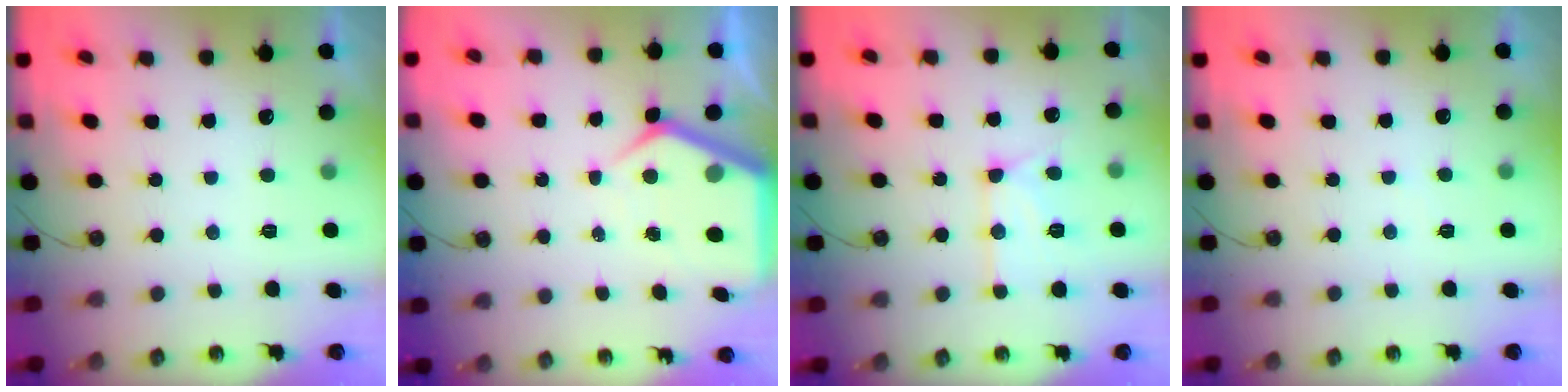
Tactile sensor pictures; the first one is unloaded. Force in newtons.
{"total": 6.9, "press": 6.9, "slide": 0.8}
{"total": 13.2, "press": 13.1, "slide": 1.3}
{"total": 2.4, "press": 2.4, "slide": 0.4}